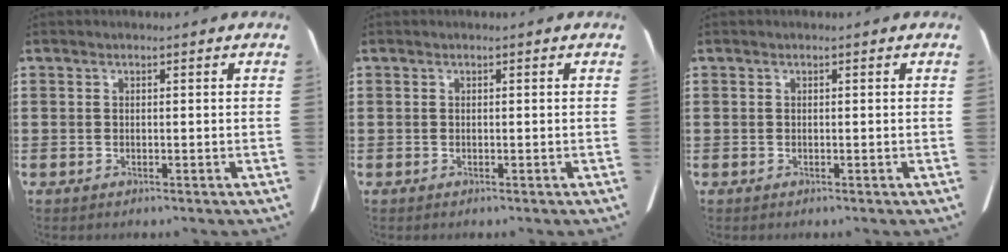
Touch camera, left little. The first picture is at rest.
{"total": 0.0}
{"total": 0.0}